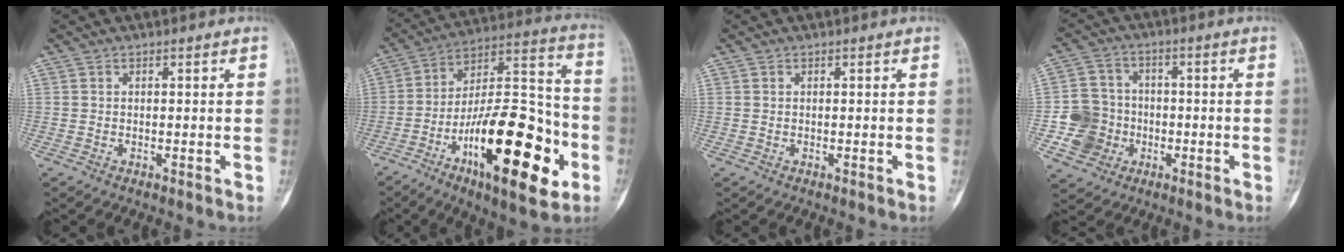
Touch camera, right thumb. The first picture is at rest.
{"total": 28.1, "force": [-10.6, 10.3, 23.8], "torque": [-0.373, 0.052, -0.162]}
{"total": 0.0}
{"total": 9.0, "force": [-2.3, 8.5, 2.1], "torque": [-0.009, 0.019, -0.044]}